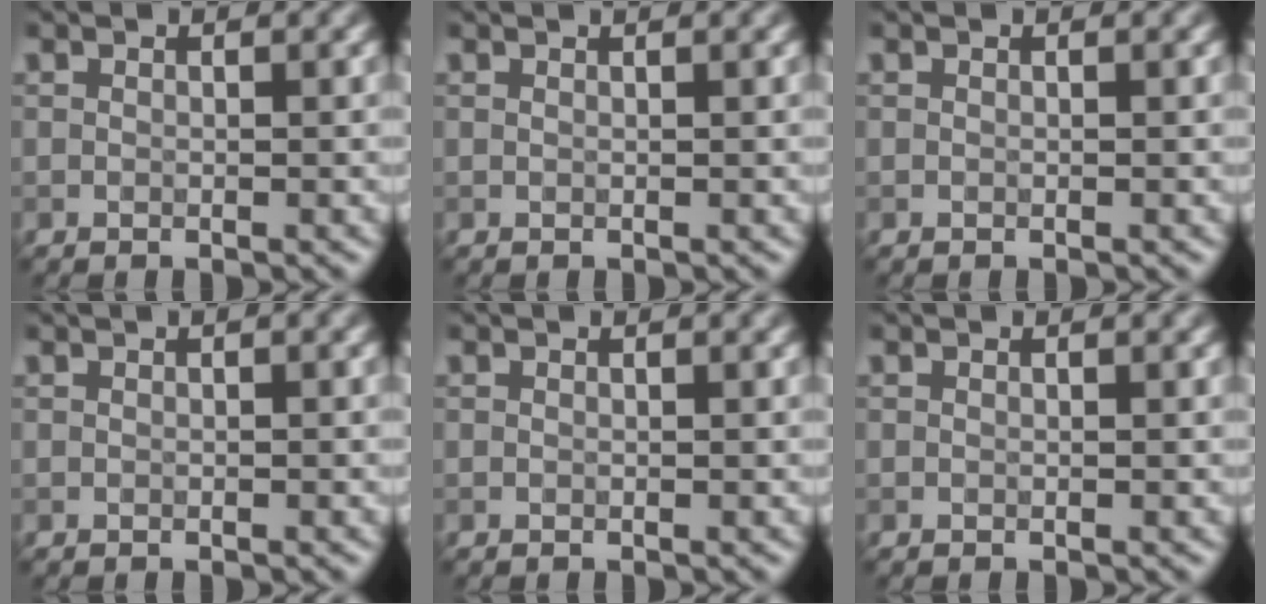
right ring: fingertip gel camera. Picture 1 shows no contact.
{"total": 0.8, "force": [0.6, 0.2, 0.4], "torque": [-0.003, -0.001, 0.002]}
{"total": 0.0}
{"total": 0.5, "force": [0.2, 0.1, 0.5], "torque": [-0.007, 0.004, 0.003]}
{"total": 0.0}
{"total": 0.0}